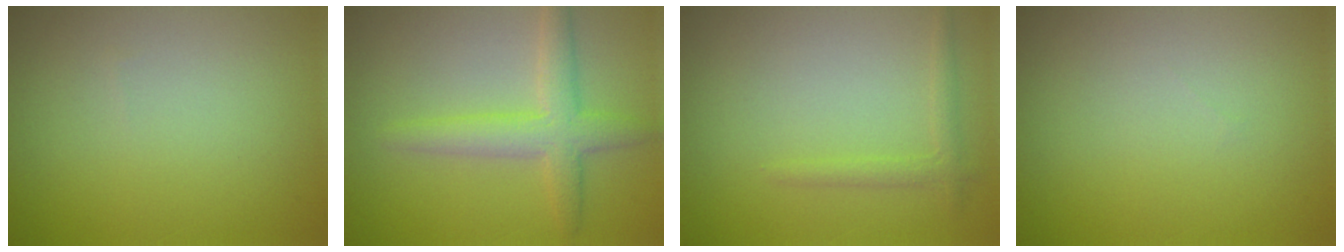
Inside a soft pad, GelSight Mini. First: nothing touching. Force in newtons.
{"total": 3.7, "press": 3.7, "slide": 0.2}
{"total": 1.3, "press": 1.3, "slide": 0.1}
{"total": 0.0}